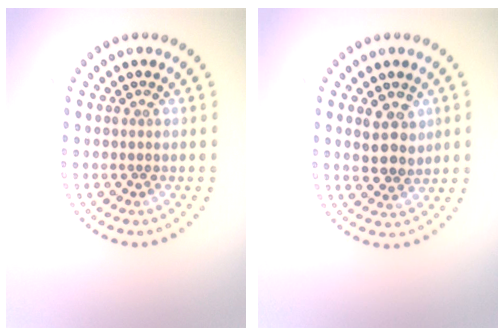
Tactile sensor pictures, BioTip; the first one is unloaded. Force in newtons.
{"total": 2.8, "press": 2.6, "slide": 1.0}